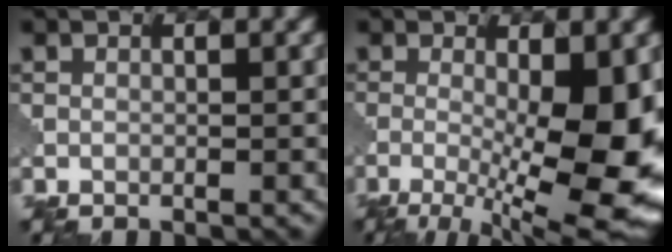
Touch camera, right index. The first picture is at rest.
{"total": 12.4, "force": [-2.3, 3.6, 11.7], "torque": [-0.185, -0.019, -0.033]}